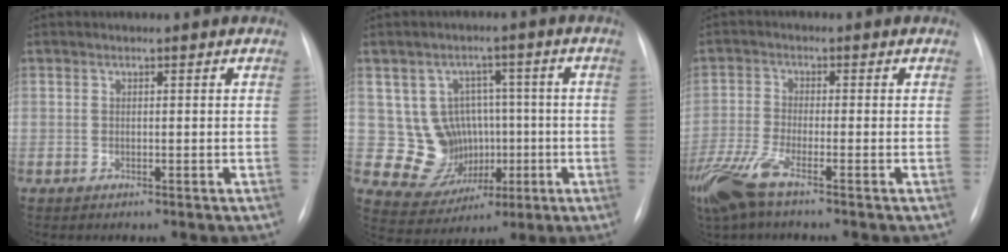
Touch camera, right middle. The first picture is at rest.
{"total": 9.4, "force": [0.0, 9.1, 2.6], "torque": [-0.035, 0.037, 0.022]}
{"total": 8.2, "force": [-5.5, 1.4, 6.0], "torque": [-0.136, -0.016, -0.112]}